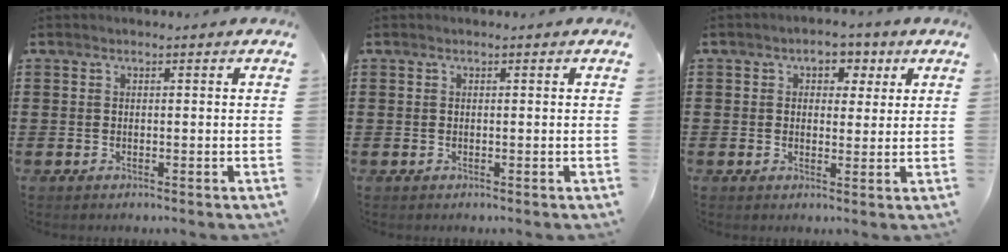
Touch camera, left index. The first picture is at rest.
{"total": 0.0}
{"total": 3.6, "force": [1.6, 3.0, 1.0], "torque": [-0.029, 0.010, 0.024]}